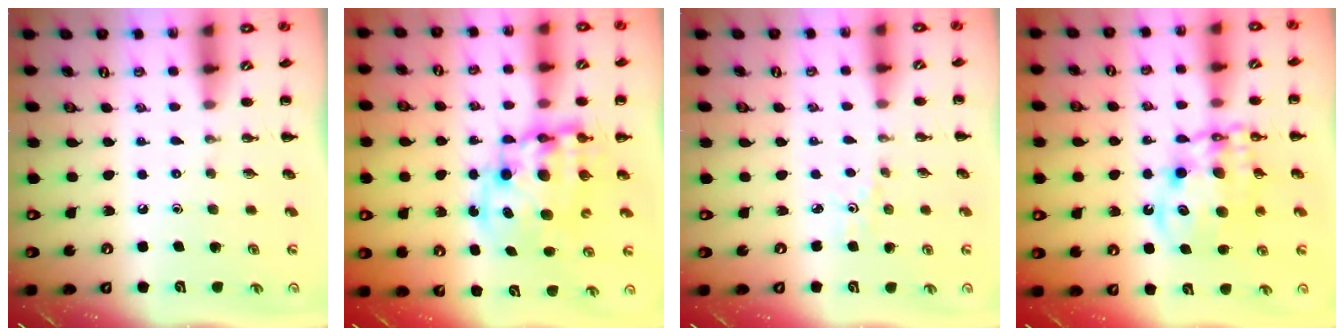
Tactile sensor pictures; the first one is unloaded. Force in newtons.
{"total": 12.8, "press": 12.4, "slide": 3.1}
{"total": 1.7, "press": 1.7, "slide": 0.4}
{"total": 12.6, "press": 12.2, "slide": 3.3}